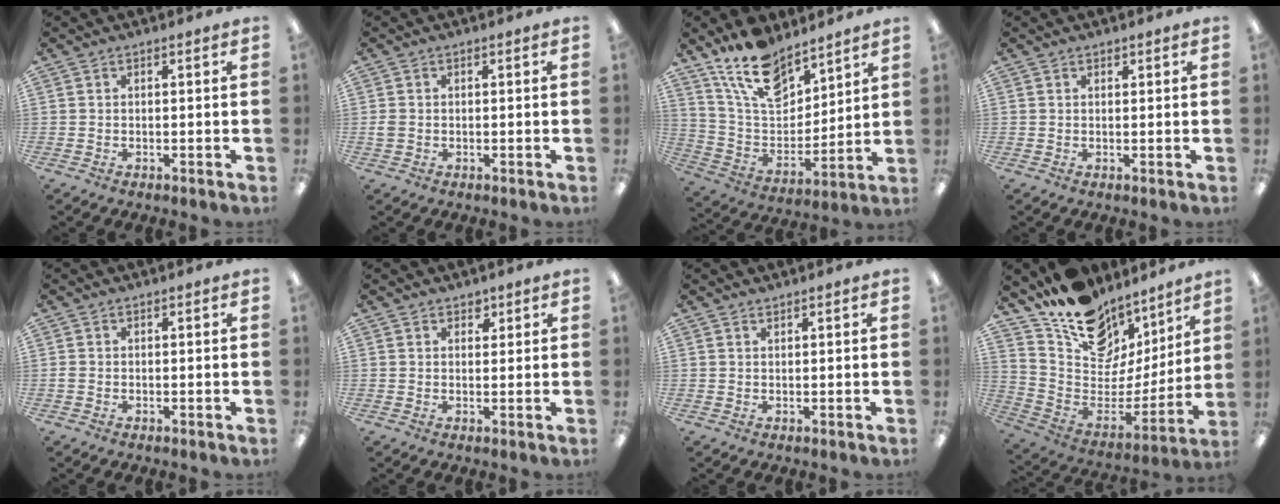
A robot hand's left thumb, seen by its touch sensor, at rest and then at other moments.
{"total": 1.7, "force": [-0.2, 1.5, 0.9], "torque": [-0.015, 0.004, -0.005]}
{"total": 16.1, "force": [12.2, 7.7, 7.1], "torque": [-0.144, -0.067, 0.228]}
{"total": 0.9, "force": [0.8, 0.5, 0.1], "torque": [-0.002, 0.001, 0.015]}
{"total": 0.8, "force": [-0.2, 0.6, 0.4], "torque": [-0.008, 0.003, -0.005]}
{"total": 2.1, "force": [1.5, 1.4, 0.4], "torque": [0.006, -0.006, 0.024]}
{"total": 0.8, "force": [0.8, 0.2, 0.1], "torque": [-0.003, 0.000, 0.014]}
{"total": 15.6, "force": [11.7, 9.1, 4.9], "torque": [-0.093, -0.106, 0.211]}